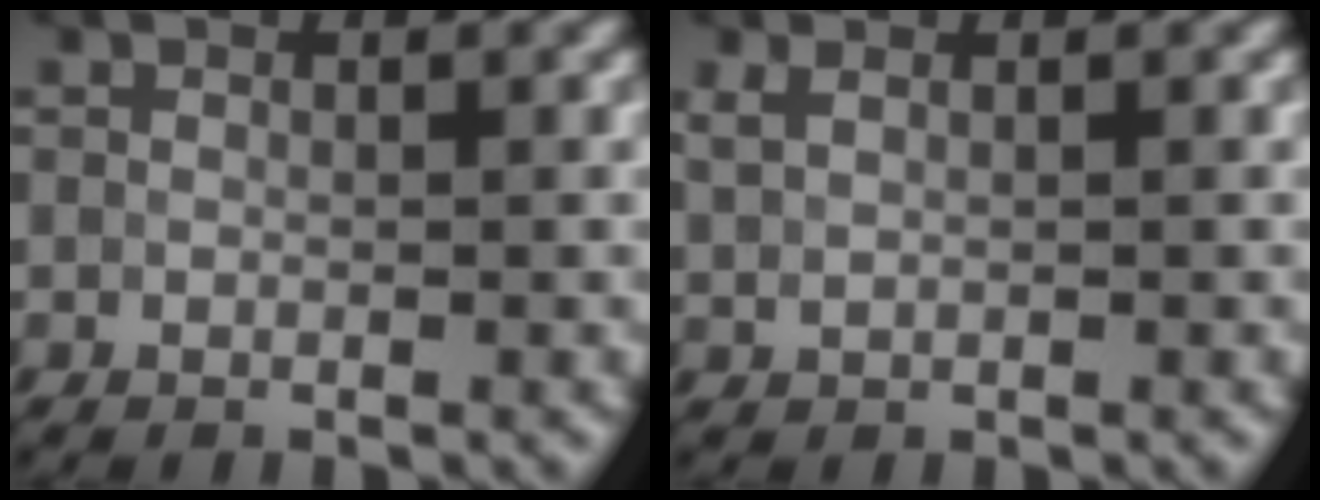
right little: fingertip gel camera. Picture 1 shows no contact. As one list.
[{"total": 1.1, "force": [0.7, 0.4, 0.7], "torque": [-0.018, 0.000, 0.019]}]